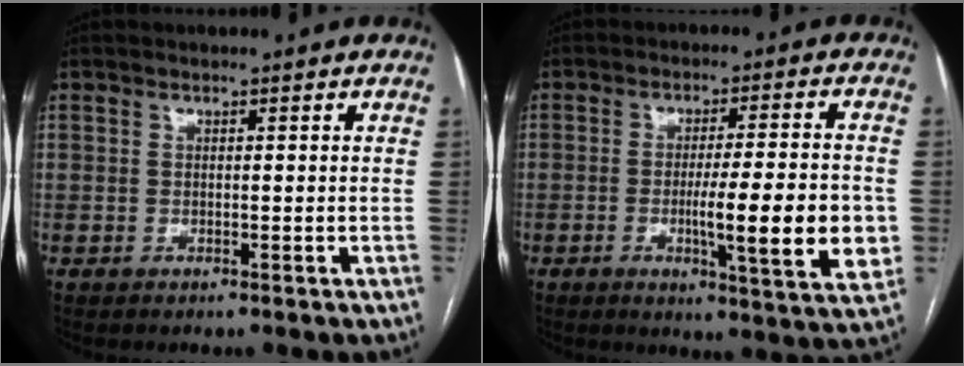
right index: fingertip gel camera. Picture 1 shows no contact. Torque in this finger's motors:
{"motor_torque": [0.70, -0.26, 0.44, 0.12]}